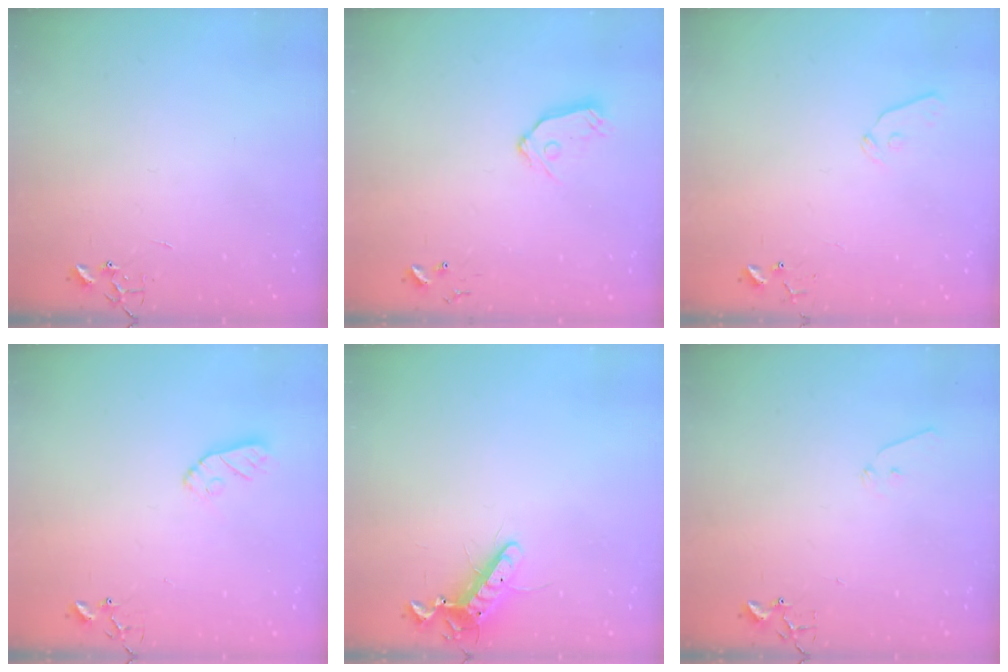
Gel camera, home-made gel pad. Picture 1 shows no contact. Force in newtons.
{"total": 8.0, "press": 8.0, "slide": 0.5}
{"total": 7.5, "press": 7.4, "slide": 0.9}
{"total": 7.2, "press": 7.2, "slide": 0.4}
{"total": 11.2, "press": 11.1, "slide": 1.4}
{"total": 6.3, "press": 6.3, "slide": 0.7}